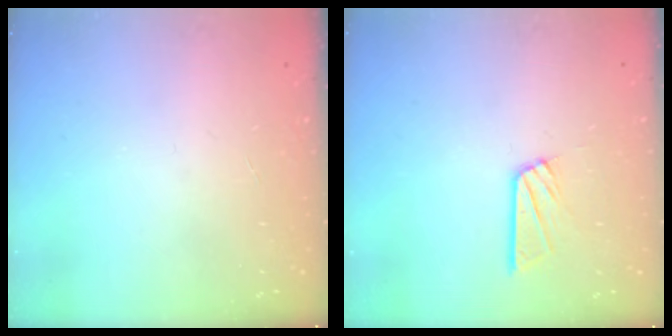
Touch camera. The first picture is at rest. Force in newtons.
{"total": 8.5, "press": 8.4, "slide": 0.7}